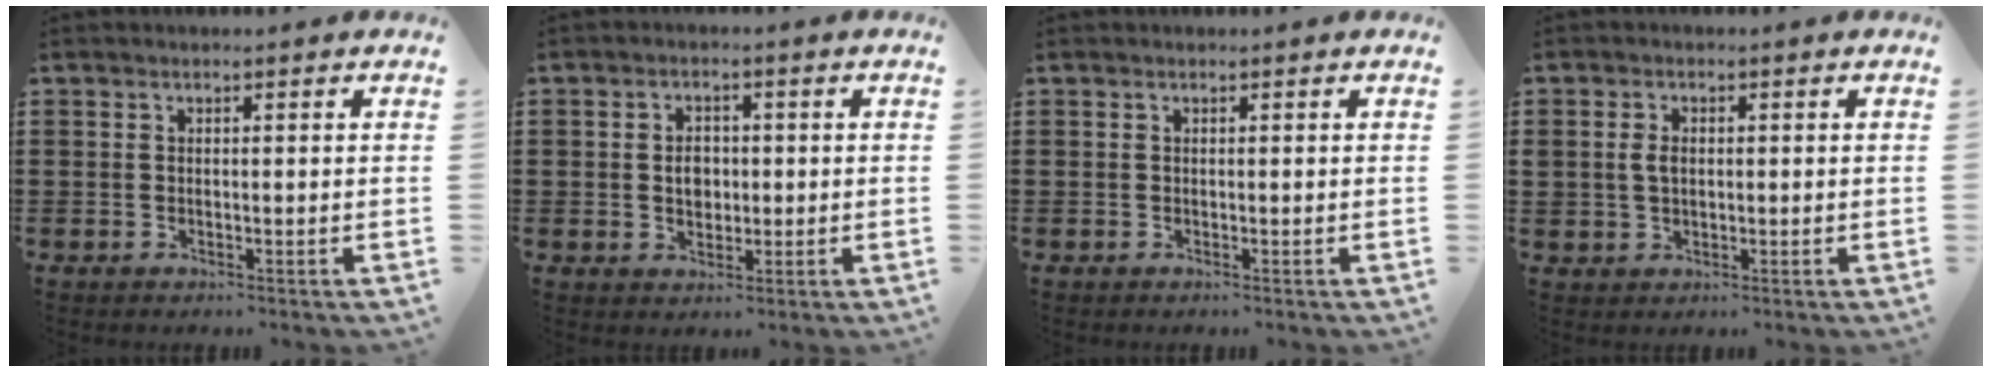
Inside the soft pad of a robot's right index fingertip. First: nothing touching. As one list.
[{"total": 3.1, "force": [-0.1, 2.3, 2.1], "torque": [-0.039, 0.003, -0.005]}, {"total": 0.0}, {"total": 2.4, "force": [0.3, 1.6, 1.7], "torque": [-0.036, 0.007, 0.004]}]